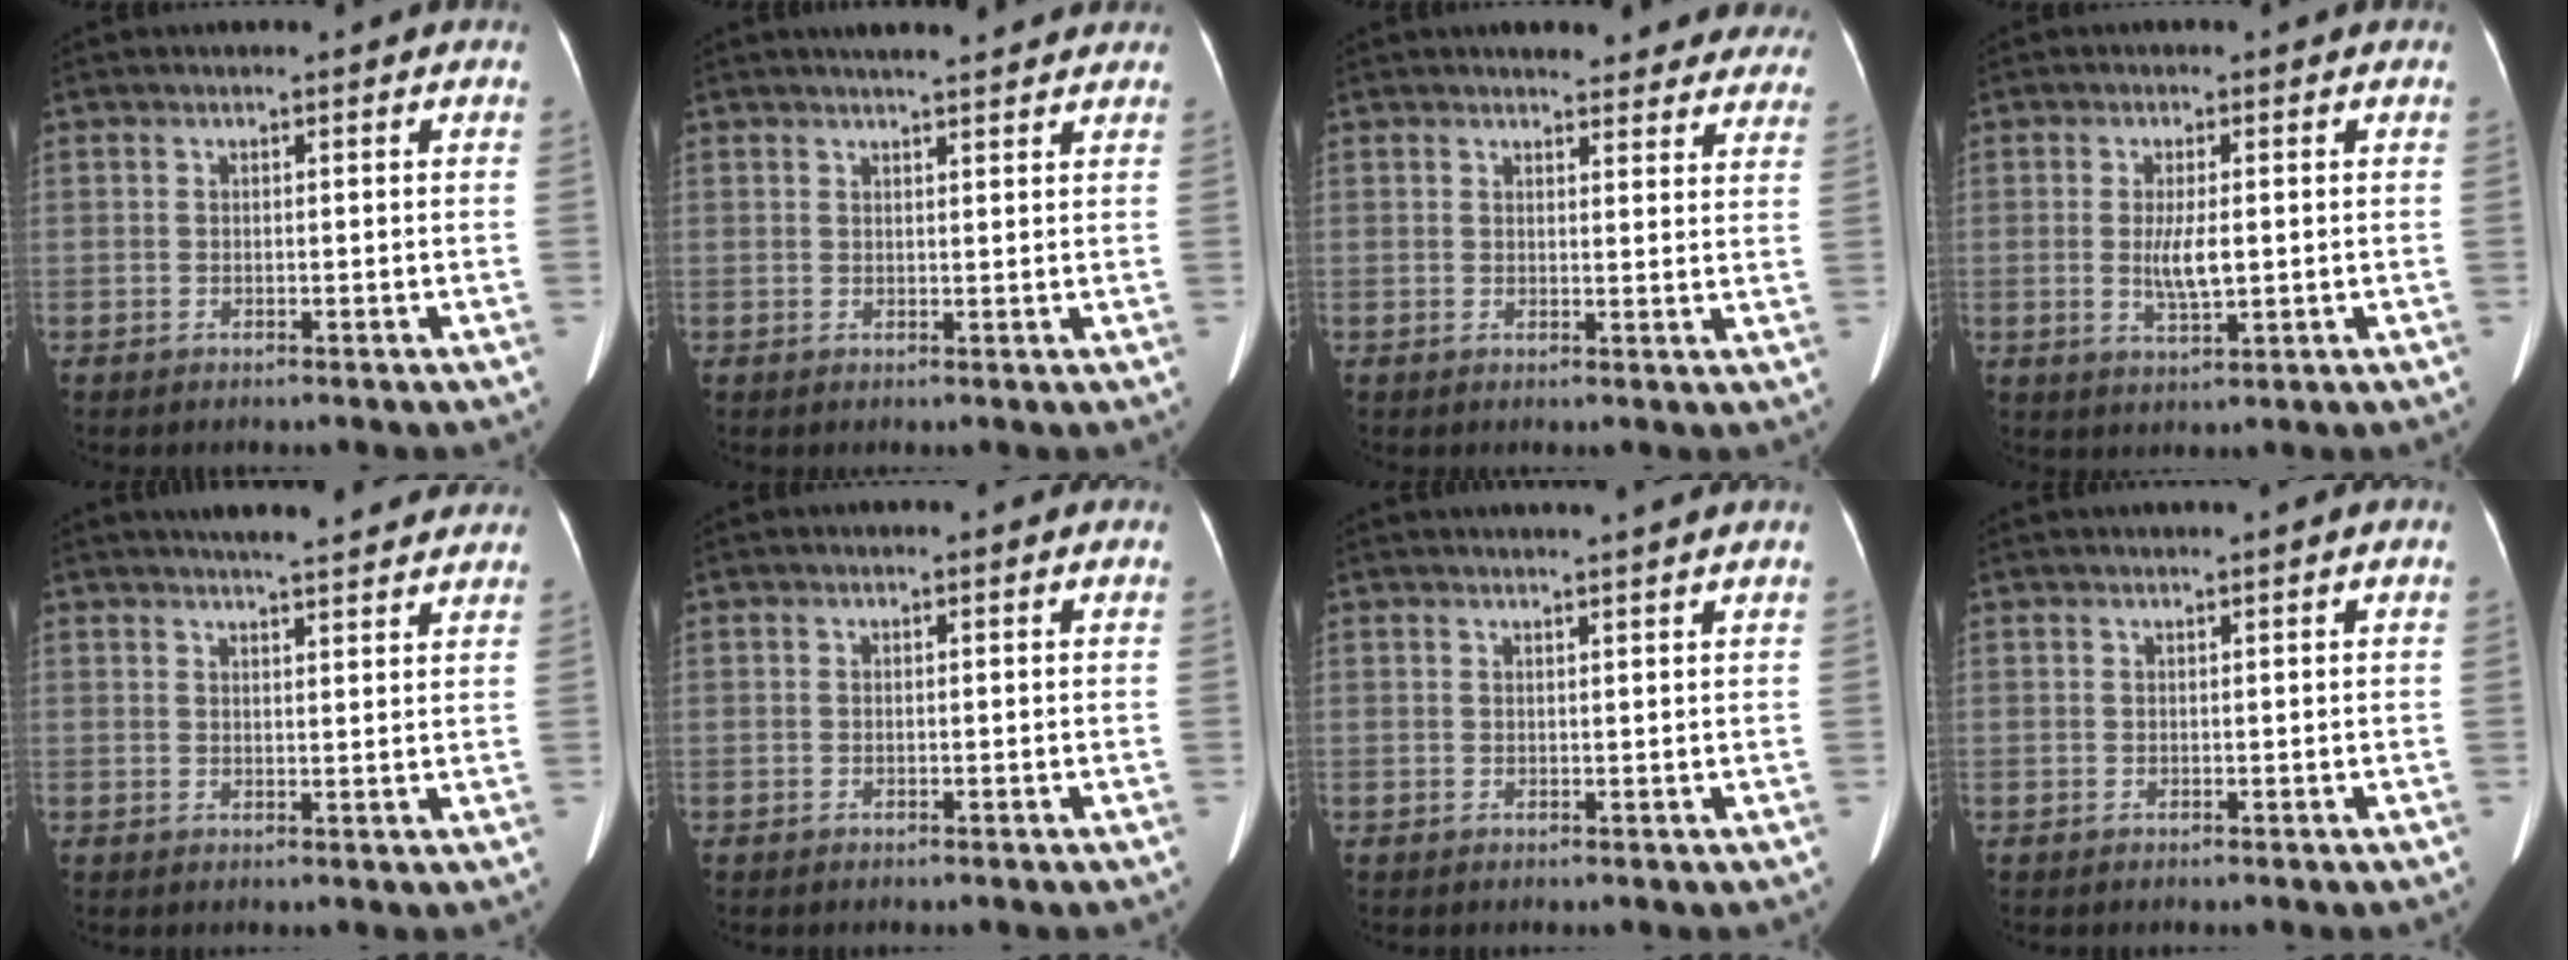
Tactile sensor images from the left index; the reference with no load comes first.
{"total": 7.2, "force": [6.4, 1.2, 3.1], "torque": [-0.041, 0.019, 0.078]}
{"total": 14.2, "force": [13.1, 3.8, 4.1], "torque": [-0.008, -0.007, 0.128]}
{"total": 4.4, "force": [-0.1, 1.1, 4.2], "torque": [-0.084, -0.007, -0.001]}
{"total": 11.9, "force": [10.6, 1.5, 5.0], "torque": [-0.063, 0.017, 0.124]}
{"total": 0.0}
{"total": 4.2, "force": [3.7, -1.0, 1.7], "torque": [-0.020, 0.013, 0.045]}
{"total": 0.9, "force": [0.6, -0.3, 0.6], "torque": [-0.015, 0.005, 0.019]}